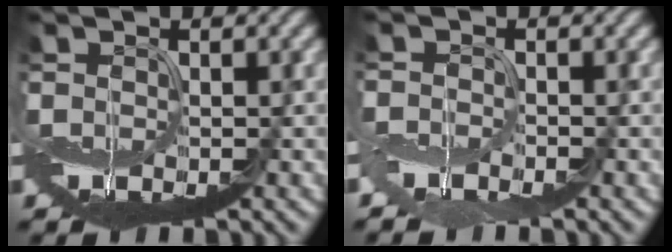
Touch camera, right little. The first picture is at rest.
{"total": 2.4, "force": [-2.2, 0.7, 0.9], "torque": [-0.018, -0.009, -0.052]}